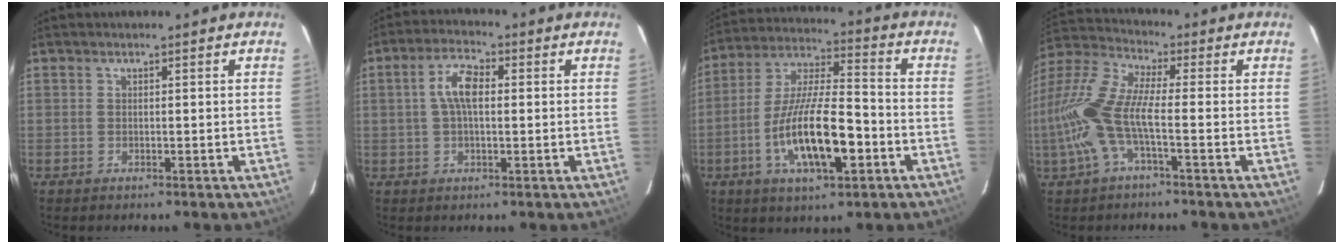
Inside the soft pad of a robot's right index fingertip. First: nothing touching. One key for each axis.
{"total": 6.0, "fx": 0.7, "fy": 2.6, "fz": 5.4, "tx": -0.106, "ty": 0.016, "tz": 0.012}
{"total": 16.4, "fx": -5.6, "fy": 4.8, "fz": 14.7, "tx": -0.287, "ty": -0.006, "tz": -0.098}
{"total": 13.5, "fx": -2.8, "fy": 3.5, "fz": 12.7, "tx": -0.270, "ty": 0.000, "tz": -0.058}